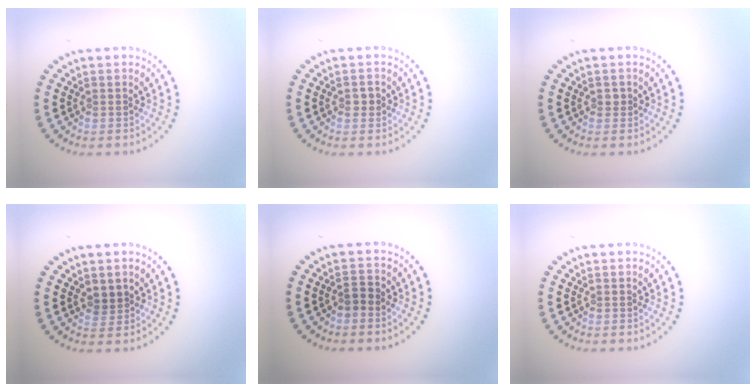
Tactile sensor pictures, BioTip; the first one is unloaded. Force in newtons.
{"total": 1.0, "press": 1.0, "slide": 0.1}
{"total": 0.5, "press": 0.4, "slide": 0.3}
{"total": 1.3, "press": 1.1, "slide": 0.8}
{"total": 1.2, "press": 1.0, "slide": 0.7}
{"total": 0.0}